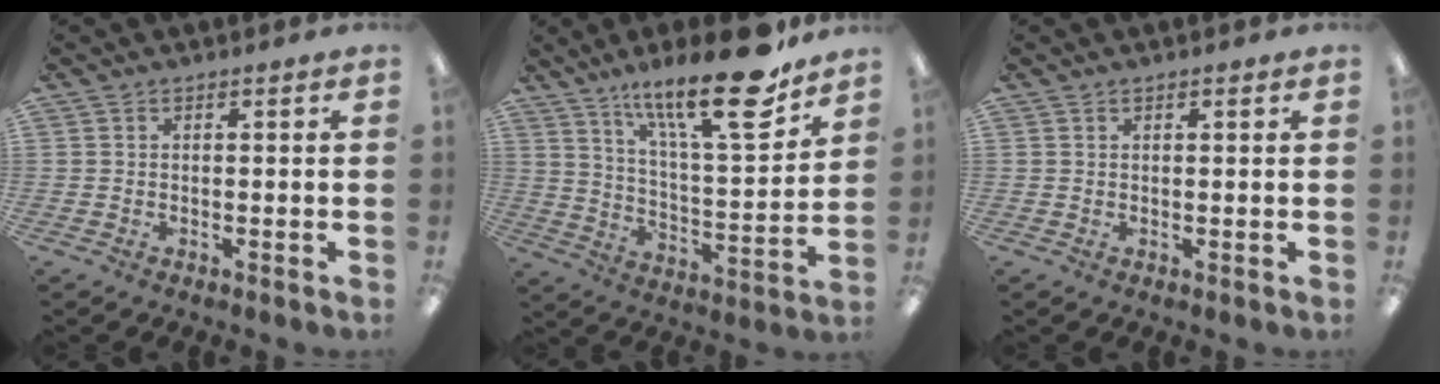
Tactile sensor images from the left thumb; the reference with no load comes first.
{"total": 22.1, "force": [15.5, 5.3, 14.8], "torque": [-0.232, -0.096, 0.248]}
{"total": 0.7, "force": [0.5, 0.2, 0.4], "torque": [-0.009, 0.002, 0.008]}